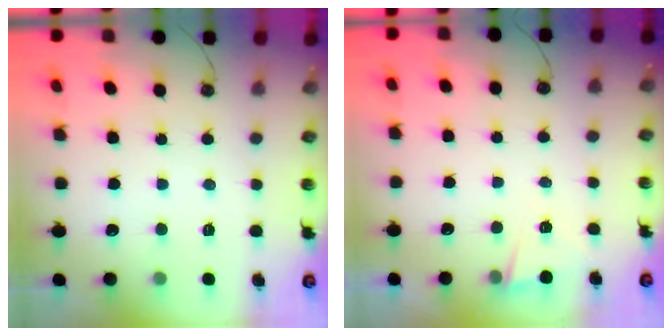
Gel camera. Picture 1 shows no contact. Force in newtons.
{"total": 2.8, "press": 2.3, "slide": 1.6}